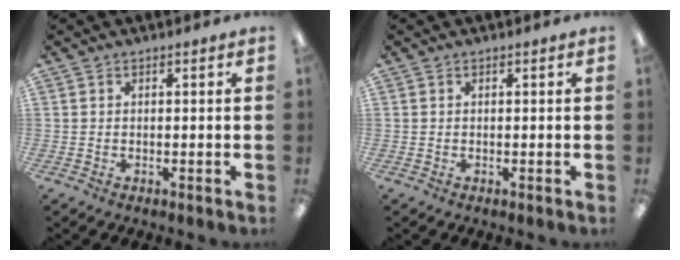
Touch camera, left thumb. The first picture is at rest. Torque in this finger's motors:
{"motor_torque": [0.04, 0.00, 0.24, -0.06, -0.02]}